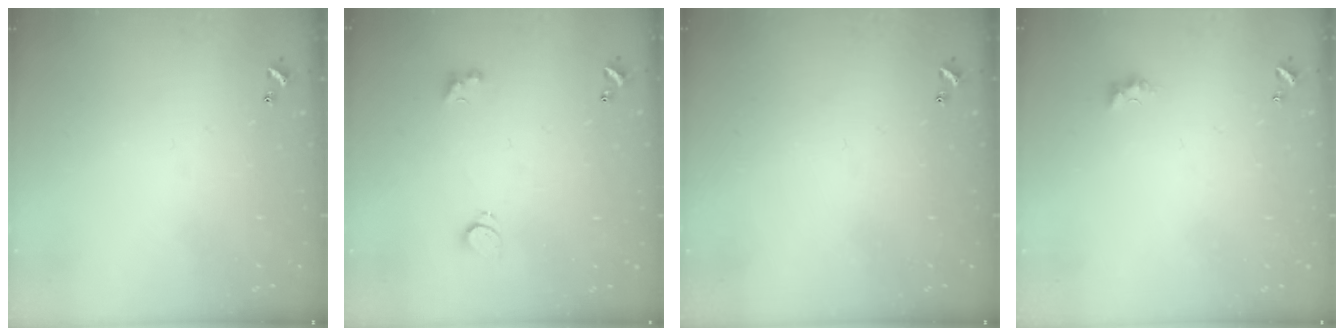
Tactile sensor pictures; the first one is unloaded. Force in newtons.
{"total": 2.2, "press": 2.1, "slide": 0.6}
{"total": 0.0}
{"total": 2.7, "press": 2.6, "slide": 0.6}